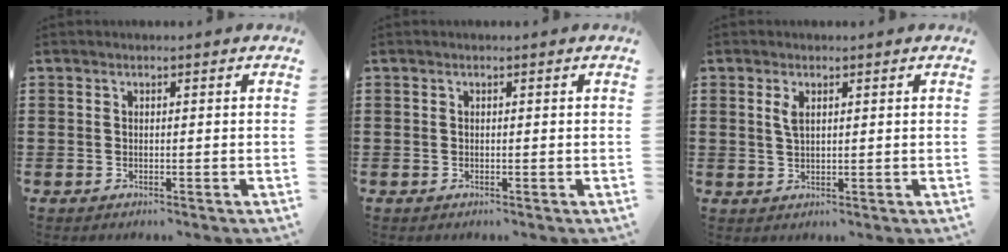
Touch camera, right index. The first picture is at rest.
{"total": 0.0}
{"total": 2.1, "force": [0.8, 0.9, 1.7], "torque": [-0.038, 0.004, 0.013]}